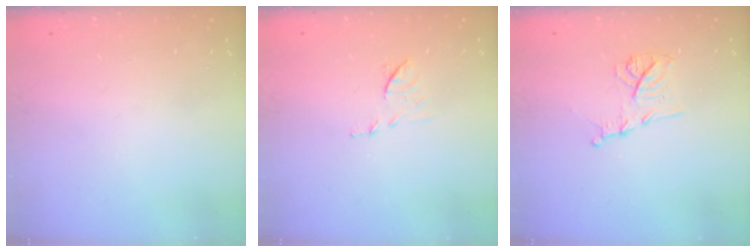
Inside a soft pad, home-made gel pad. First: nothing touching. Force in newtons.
{"total": 6.6, "press": 6.6, "slide": 0.5}
{"total": 10.3, "press": 10.3, "slide": 0.5}